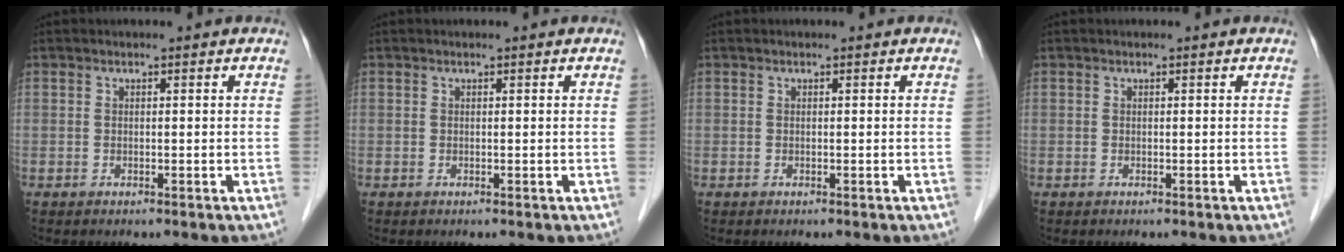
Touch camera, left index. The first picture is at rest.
{"total": 0.0}
{"total": 0.0}
{"total": 0.0}